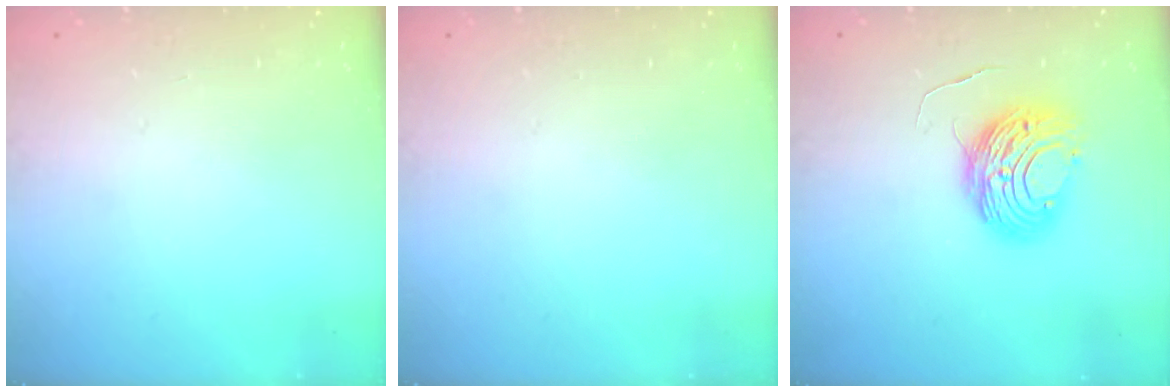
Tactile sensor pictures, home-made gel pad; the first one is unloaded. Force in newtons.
{"total": 0.0}
{"total": 9.7, "press": 9.7, "slide": 0.6}